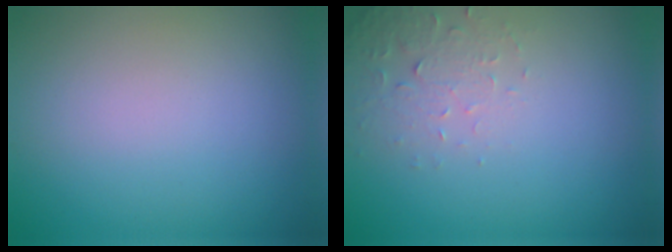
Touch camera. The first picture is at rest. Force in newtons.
{"total": 2.2, "press": 2.2, "slide": 0.4}